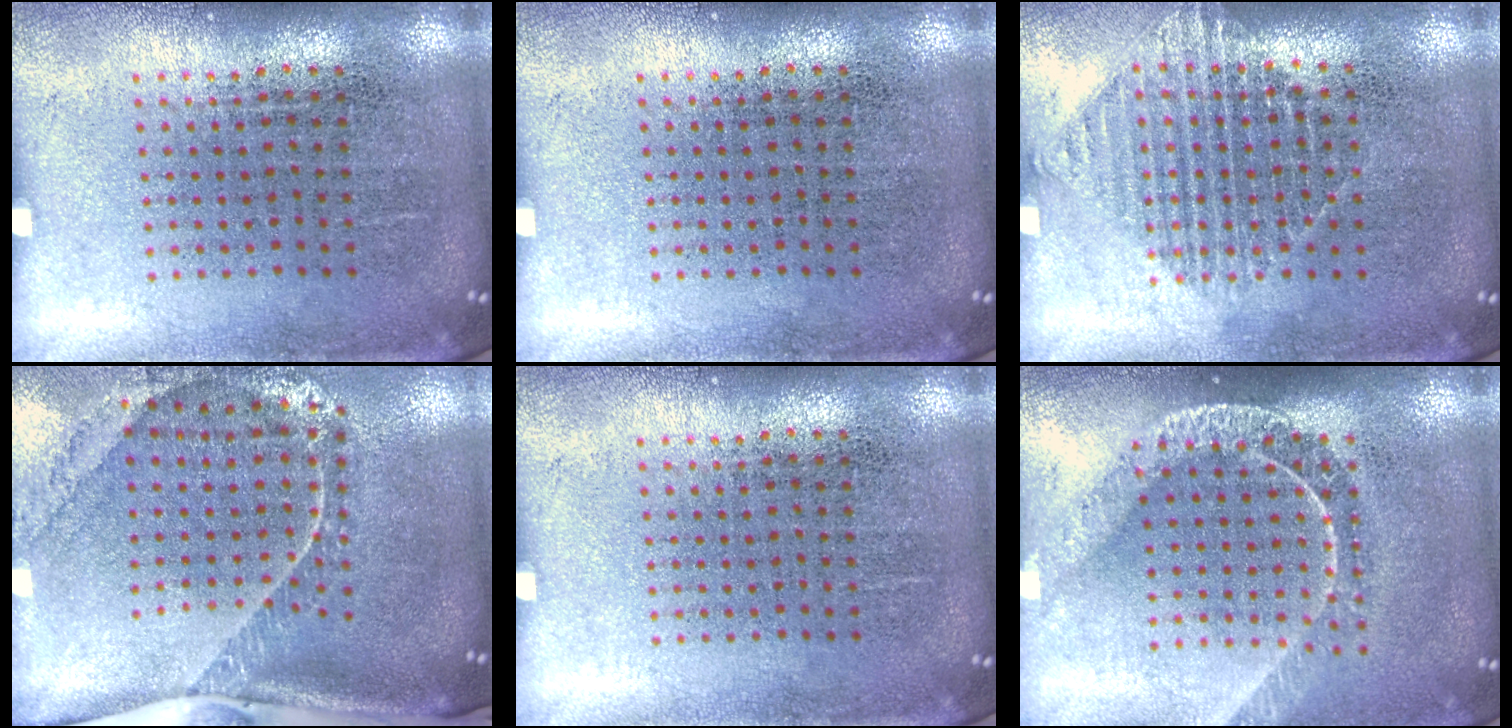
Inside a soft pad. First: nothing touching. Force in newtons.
{"total": 0.0}
{"total": 1.1, "press": 1.1, "slide": 0.3}
{"total": 2.4, "press": 1.7, "slide": 1.7}
{"total": 0.0}
{"total": 1.6, "press": 1.5, "slide": 0.7}